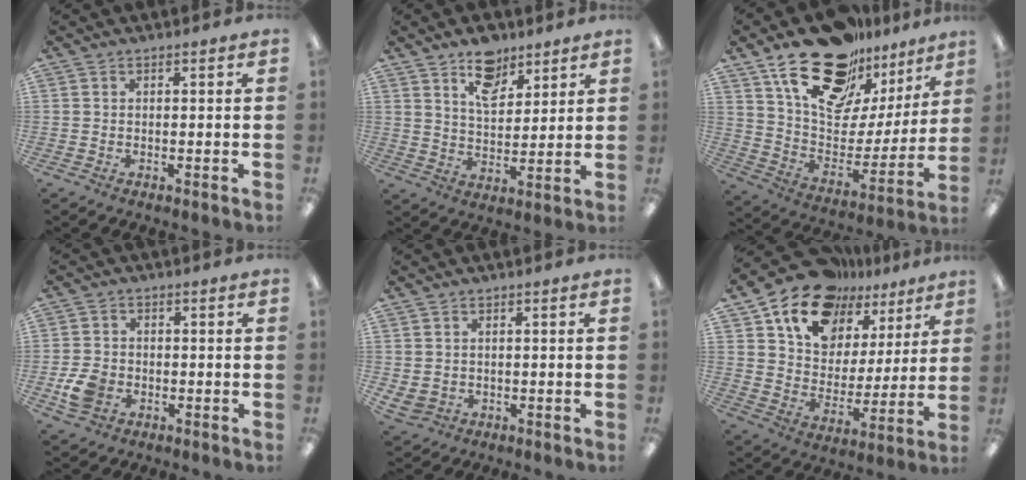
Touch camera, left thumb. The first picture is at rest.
{"total": 10.3, "force": [7.2, 5.8, 4.5], "torque": [-0.056, -0.035, 0.127]}
{"total": 23.5, "force": [16.5, 12.1, 11.7], "torque": [-0.191, -0.098, 0.295]}
{"total": 6.0, "force": [-2.0, 4.7, 3.2], "torque": [-0.060, 0.006, -0.037]}
{"total": 2.5, "force": [0.1, 2.4, 0.8], "torque": [-0.023, 0.000, 0.001]}
{"total": 16.0, "force": [12.1, 9.1, 5.3], "torque": [-0.117, -0.083, 0.224]}